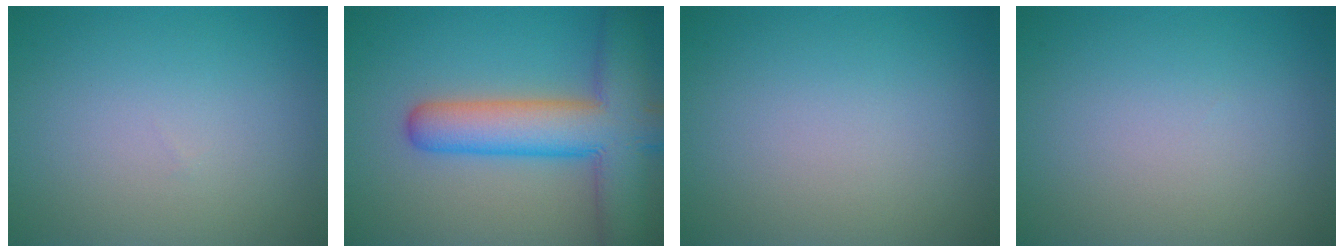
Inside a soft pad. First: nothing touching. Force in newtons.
{"total": 9.7, "press": 9.6, "slide": 0.6}
{"total": 0.0}
{"total": 0.0}